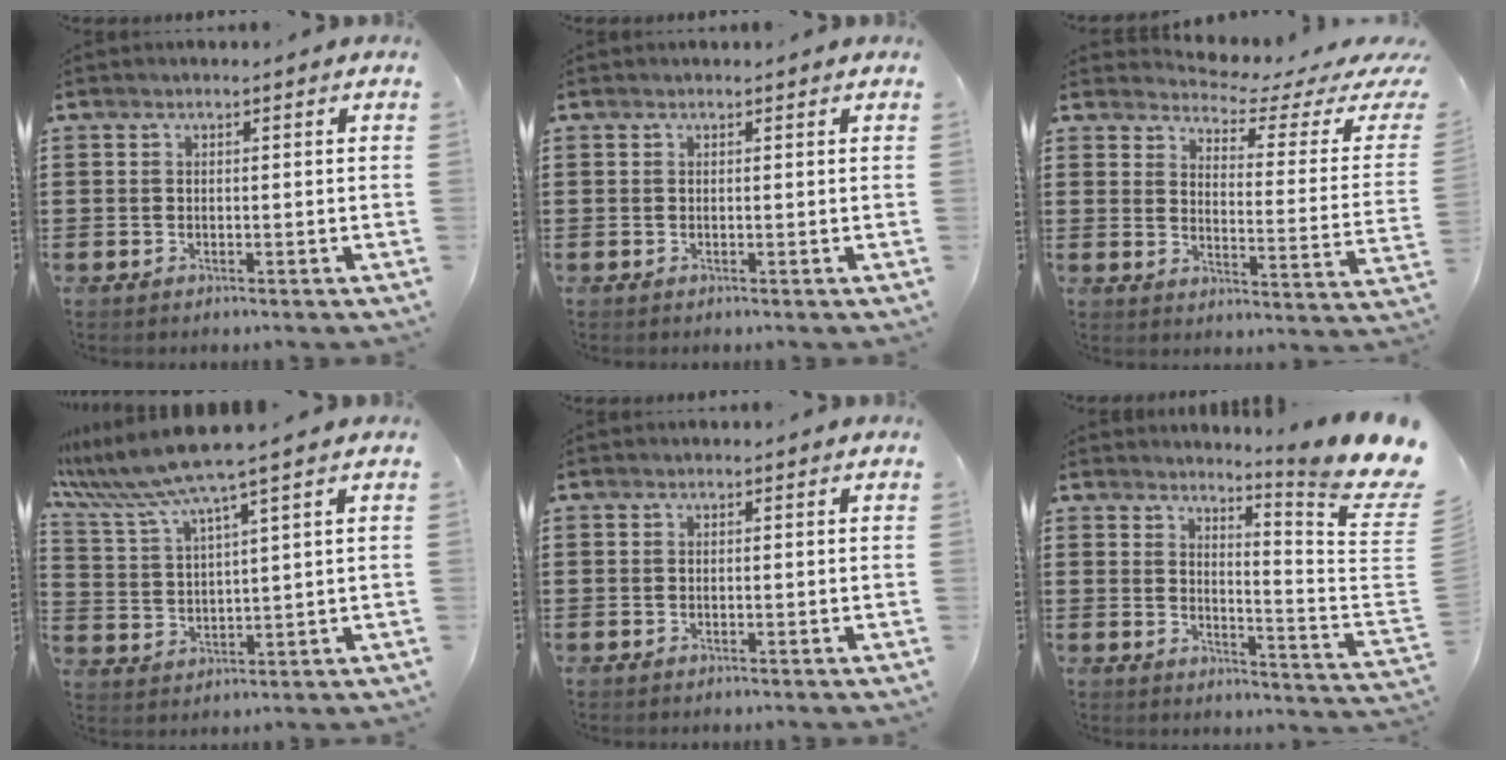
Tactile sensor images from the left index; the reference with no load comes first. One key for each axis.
{"total": 0.0}
{"total": 3.6, "fx": 3.2, "fy": 0.6, "fz": 1.6, "tx": -0.038, "ty": -0.033, "tz": 0.044}
{"total": 7.7, "fx": 6.1, "fy": -0.5, "fz": 4.6, "tx": -0.117, "ty": -0.030, "tz": 0.104}
{"total": 0.0}
{"total": 7.1, "fx": 5.5, "fy": -0.7, "fz": 4.6, "tx": -0.077, "ty": -0.058, "tz": 0.084}